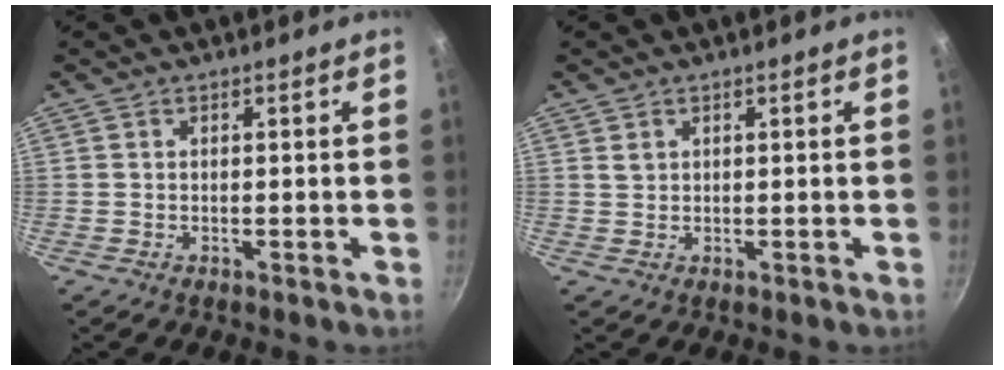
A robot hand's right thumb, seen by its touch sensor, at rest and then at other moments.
{"total": 1.1, "force": [0.6, 0.8, 0.5], "torque": [-0.005, 0.001, 0.013]}